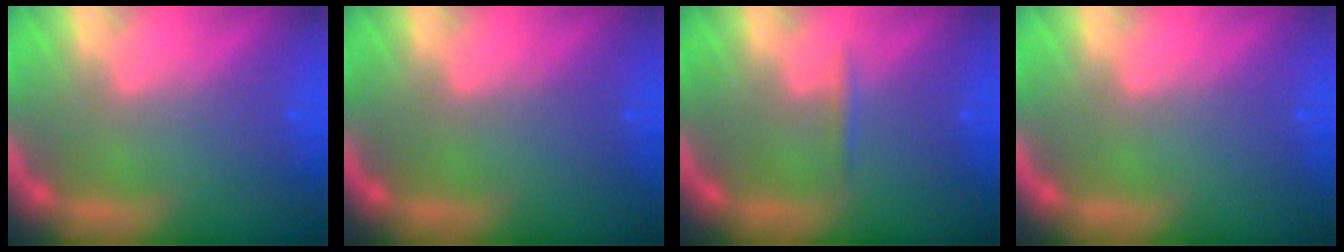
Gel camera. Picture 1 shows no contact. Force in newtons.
{"total": 0.0}
{"total": 0.9}
{"total": 0.0}